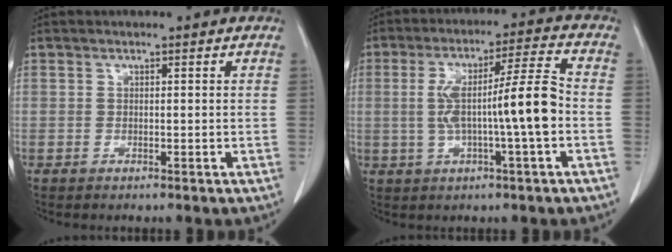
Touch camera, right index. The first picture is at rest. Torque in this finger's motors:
{"motor_torque": [1.80, -0.31, 0.86, 0.18]}